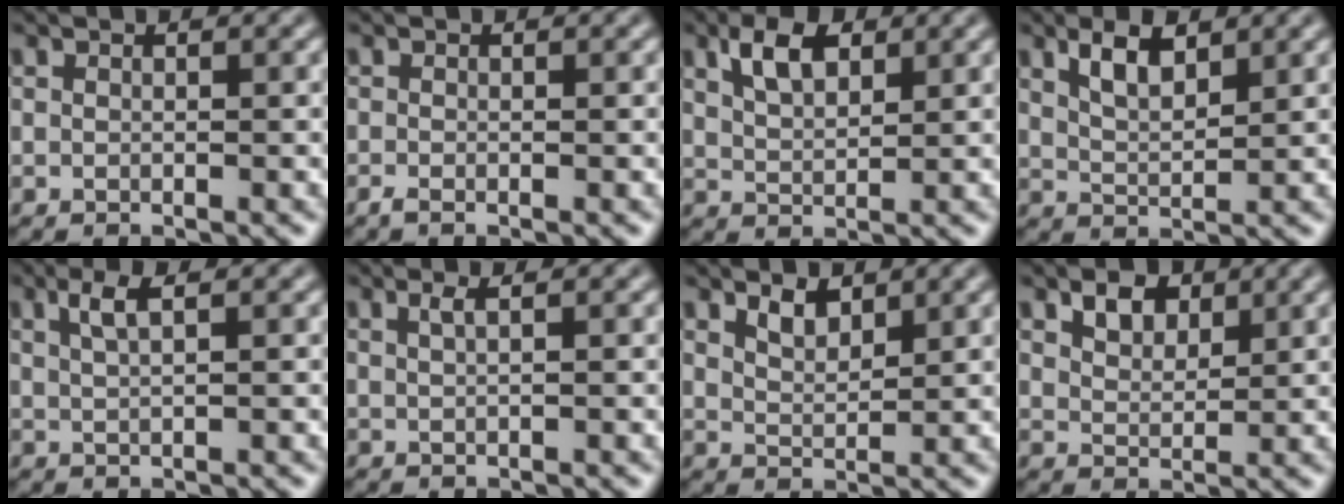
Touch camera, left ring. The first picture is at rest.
{"total": 0.8, "force": [-0.5, 0.1, 0.6], "torque": [-0.012, -0.005, -0.011]}
{"total": 3.6, "force": [2.0, 1.8, 2.4], "torque": [-0.050, 0.005, 0.038]}
{"total": 3.1, "force": [2.0, 1.2, 2.1], "torque": [-0.043, 0.000, 0.038]}
{"total": 2.2, "force": [1.1, 0.6, 1.8], "torque": [-0.031, 0.002, 0.018]}
{"total": 1.3, "force": [0.6, 0.4, 1.1], "torque": [-0.014, 0.001, 0.006]}
{"total": 2.0, "force": [1.6, 0.8, 1.0], "torque": [-0.021, -0.003, 0.032]}
{"total": 2.6, "force": [1.7, 1.4, 1.3], "torque": [-0.027, 0.002, 0.029]}